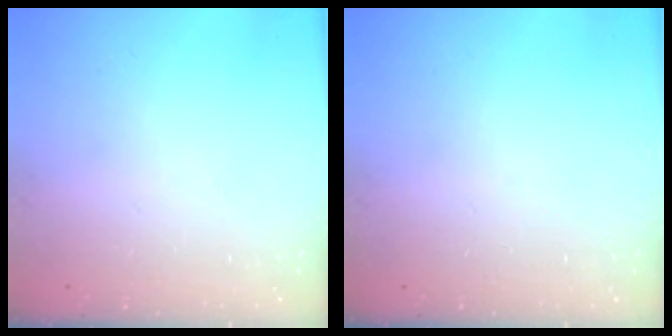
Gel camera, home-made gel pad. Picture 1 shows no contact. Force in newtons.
{"total": 0.0}